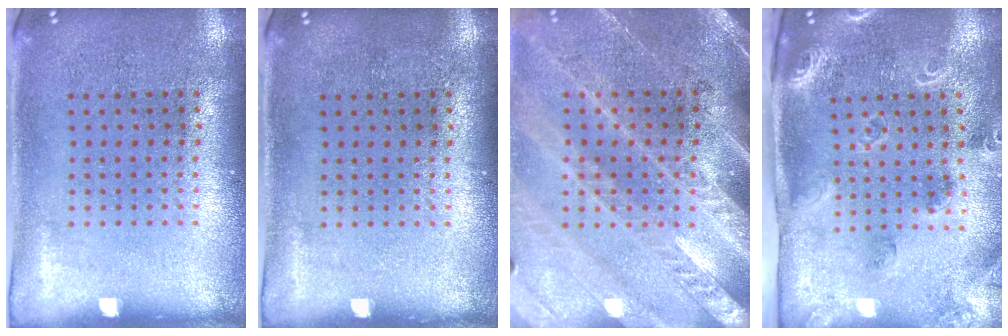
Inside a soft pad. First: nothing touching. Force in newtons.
{"total": 0.0}
{"total": 2.9, "press": 2.7, "slide": 1.2}
{"total": 1.7, "press": 1.7, "slide": 0.3}